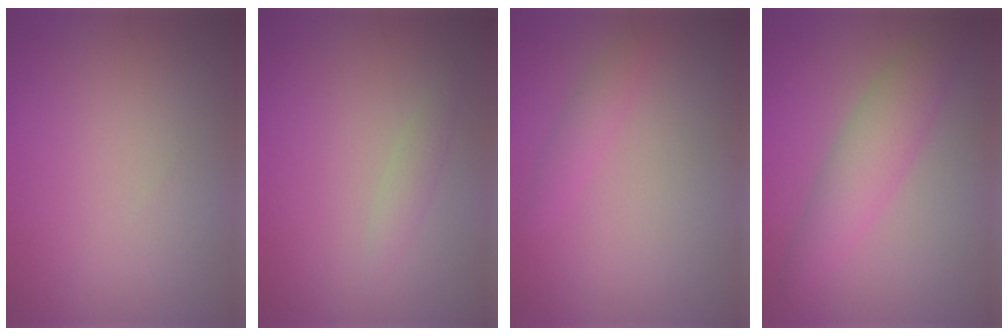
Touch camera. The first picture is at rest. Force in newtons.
{"total": 1.2, "press": 1.2, "slide": 0.0}
{"total": 1.3, "press": 1.3, "slide": 0.0}
{"total": 4.1, "press": 4.1, "slide": 0.1}